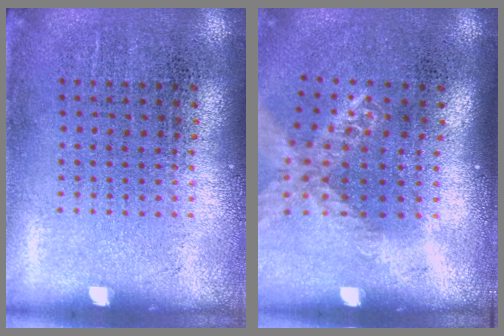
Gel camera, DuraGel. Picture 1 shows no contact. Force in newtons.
{"total": 1.6, "press": 1.4, "slide": 0.8}